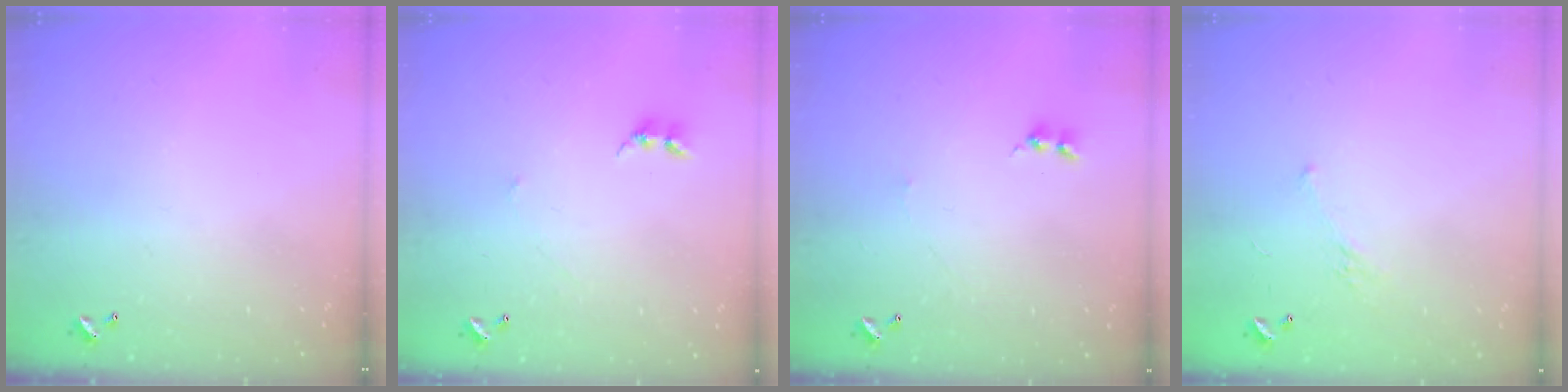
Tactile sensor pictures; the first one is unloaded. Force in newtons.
{"total": 2.6, "press": 2.6, "slide": 0.3}
{"total": 0.8, "press": 0.7, "slide": 0.5}
{"total": 2.8, "press": 2.6, "slide": 1.1}